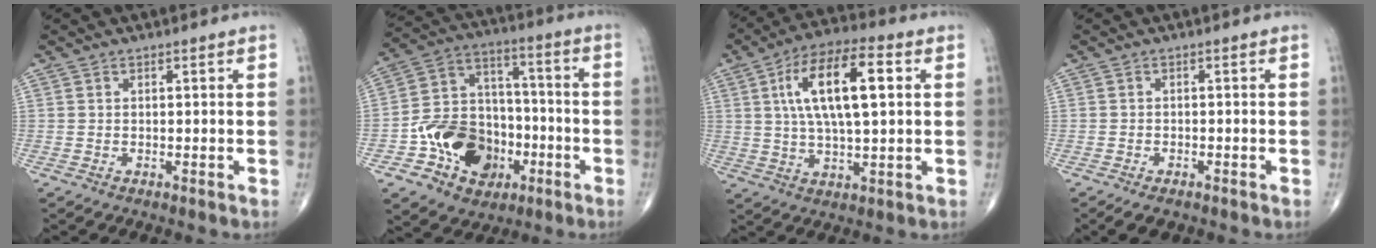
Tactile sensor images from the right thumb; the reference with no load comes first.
{"total": 17.3, "force": [-6.2, 13.4, 9.0], "torque": [-0.109, 0.064, -0.099]}
{"total": 15.7, "force": [3.7, 5.7, 14.1], "torque": [-0.246, 0.013, 0.060]}
{"total": 3.2, "force": [-2.3, 1.4, 1.7], "torque": [-0.026, 0.004, -0.035]}